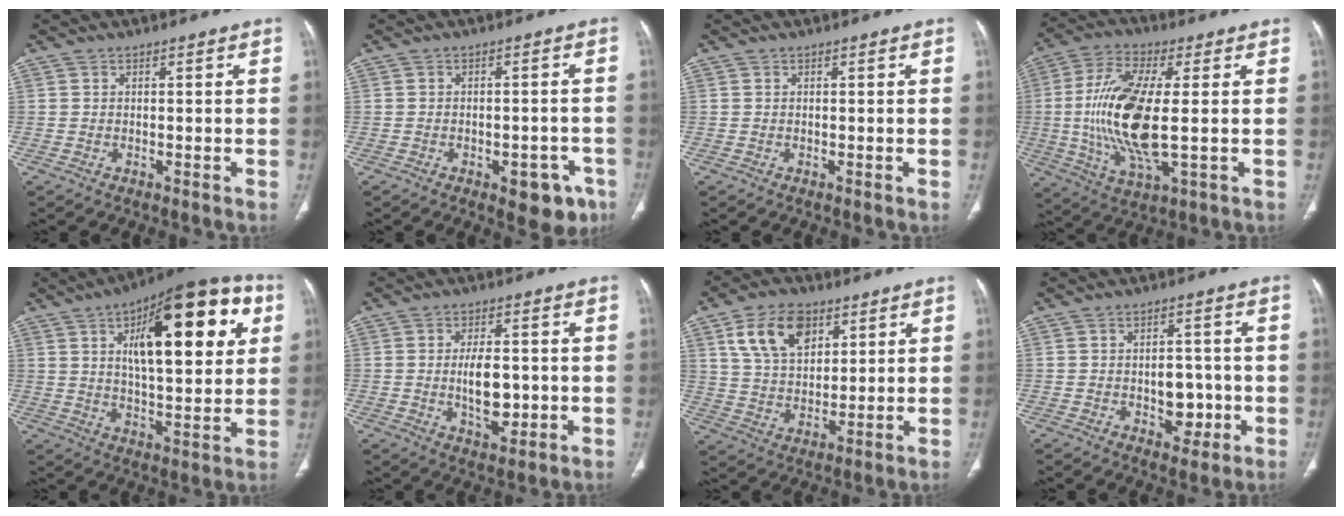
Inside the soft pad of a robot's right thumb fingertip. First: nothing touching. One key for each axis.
{"total": 7.5, "fx": -4.0, "fy": 3.9, "fz": 5.1, "tx": -0.037, "ty": 0.020, "tz": -0.042}
{"total": 0.0}
{"total": 17.3, "fx": 0.0, "fy": 5.9, "fz": 16.2, "tx": -0.348, "ty": -0.007, "tz": 0.000}
{"total": 25.5, "fx": 8.2, "fy": 9.8, "fz": 22.1, "tx": -0.288, "ty": 0.000, "tz": 0.117}
{"total": 7.9, "fx": -0.5, "fy": 4.1, "fz": 6.7, "tx": -0.099, "ty": -0.005, "tz": -0.002}
{"total": 12.7, "fx": 6.0, "fy": 8.3, "fz": 7.6, "tx": -0.107, "ty": -0.018, "tz": 0.114}
{"total": 6.2, "fx": -1.2, "fy": 4.3, "fz": 4.3, "tx": -0.026, "ty": 0.008, "tz": -0.010}